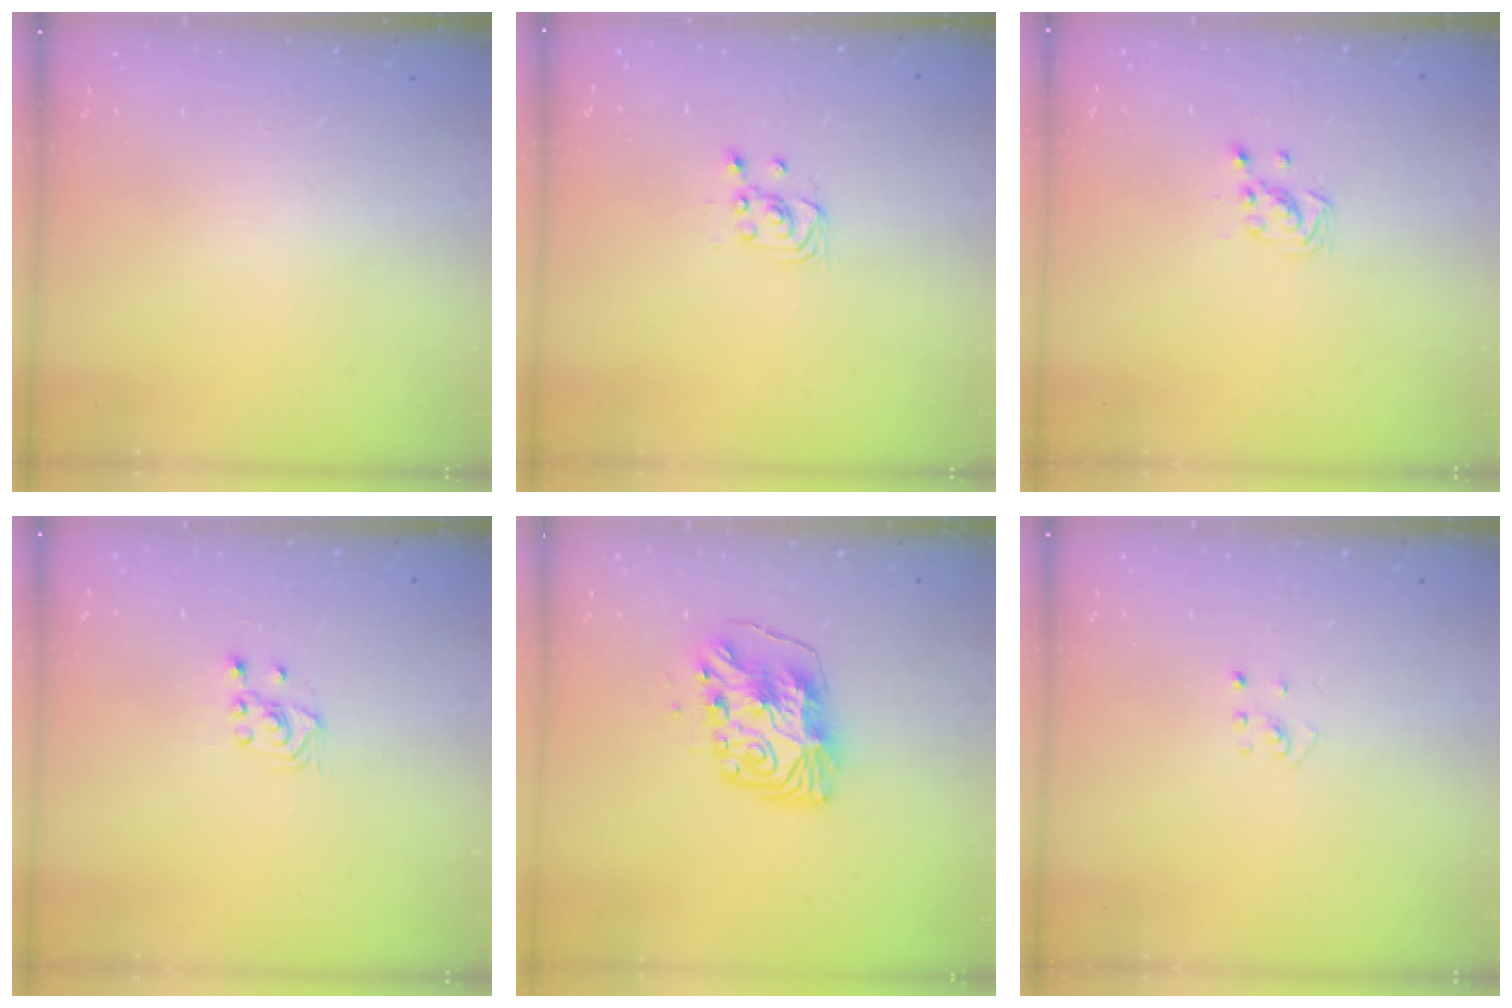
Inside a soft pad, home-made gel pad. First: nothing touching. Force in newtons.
{"total": 2.5, "press": 2.2, "slide": 1.1}
{"total": 3.4, "press": 3.4, "slide": 0.3}
{"total": 2.1, "press": 2.0, "slide": 0.8}
{"total": 9.2, "press": 9.1, "slide": 1.1}
{"total": 2.0, "press": 2.0, "slide": 0.3}